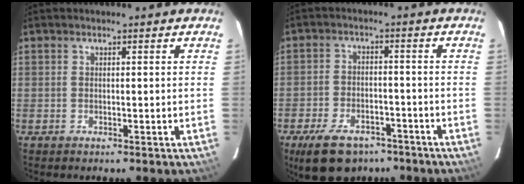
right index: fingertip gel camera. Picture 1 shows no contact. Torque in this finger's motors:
{"motor_torque": [0.91, -0.79, 0.47, 0.04]}